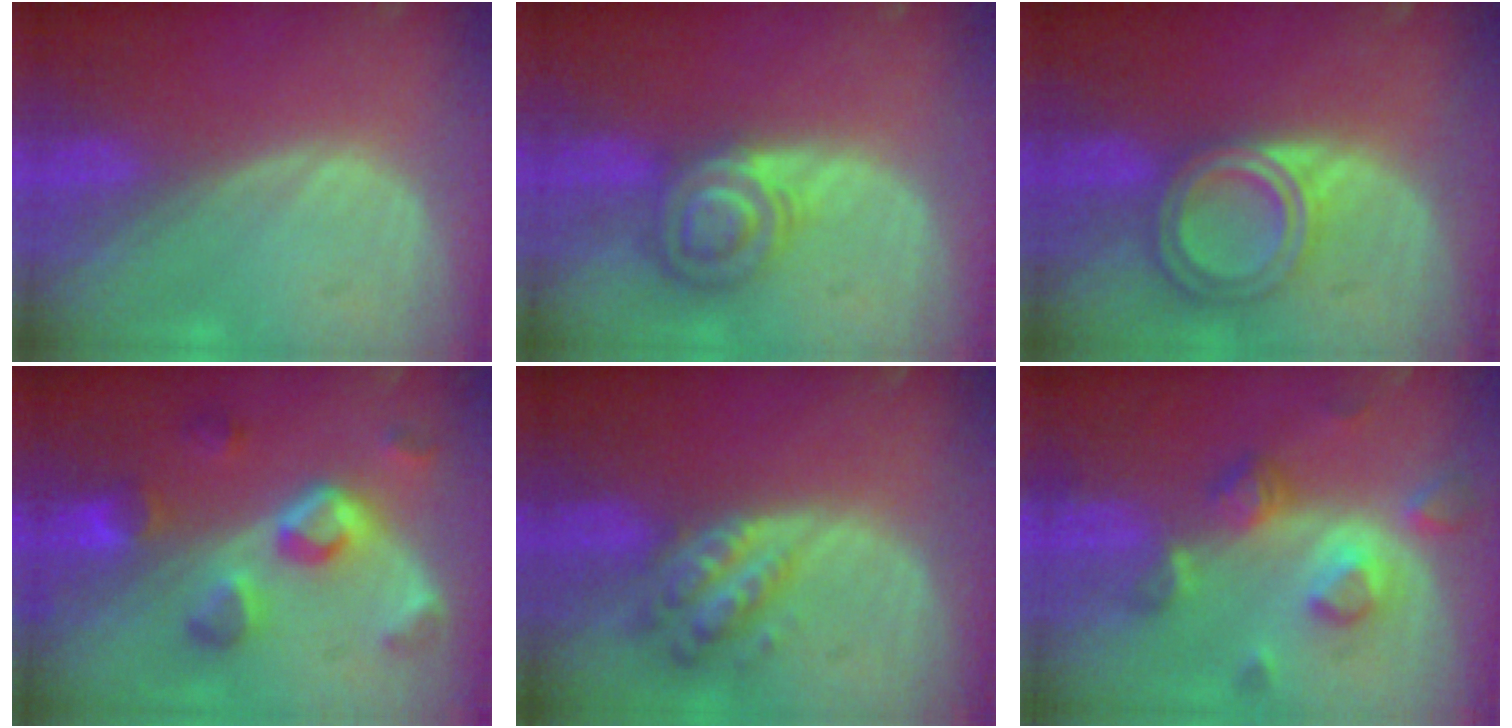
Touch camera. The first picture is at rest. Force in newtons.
{"total": 6.2, "press": 6.1, "slide": 1.2}
{"total": 6.9, "press": 6.1, "slide": 3.1}
{"total": 7.3, "press": 7.3, "slide": 0.8}
{"total": 6.2, "press": 5.6, "slide": 2.6}
{"total": 8.0, "press": 7.1, "slide": 3.7}